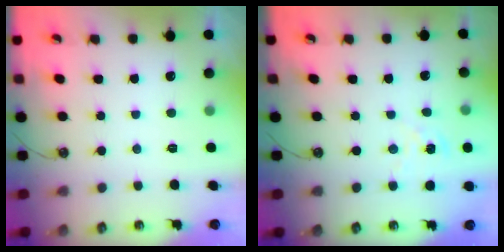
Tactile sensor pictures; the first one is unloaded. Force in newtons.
{"total": 1.9, "press": 1.9, "slide": 0.2}